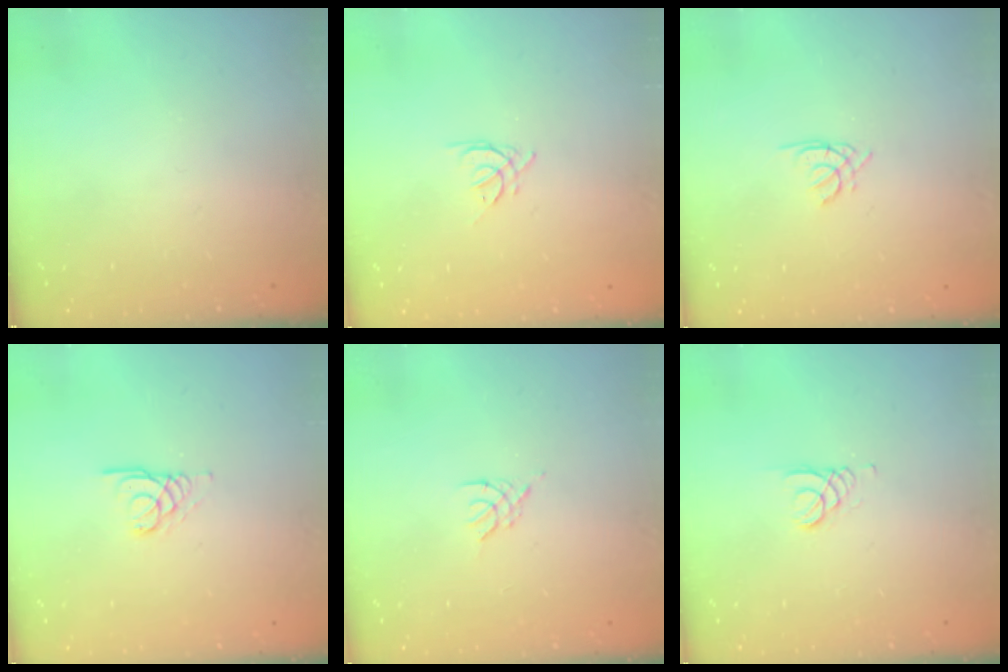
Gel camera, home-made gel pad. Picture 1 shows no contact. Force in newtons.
{"total": 2.5, "press": 2.4, "slide": 0.5}
{"total": 1.3, "press": 1.2, "slide": 0.4}
{"total": 3.1, "press": 3.1, "slide": 0.2}
{"total": 2.6, "press": 2.5, "slide": 0.6}
{"total": 0.7, "press": 0.7, "slide": 0.1}